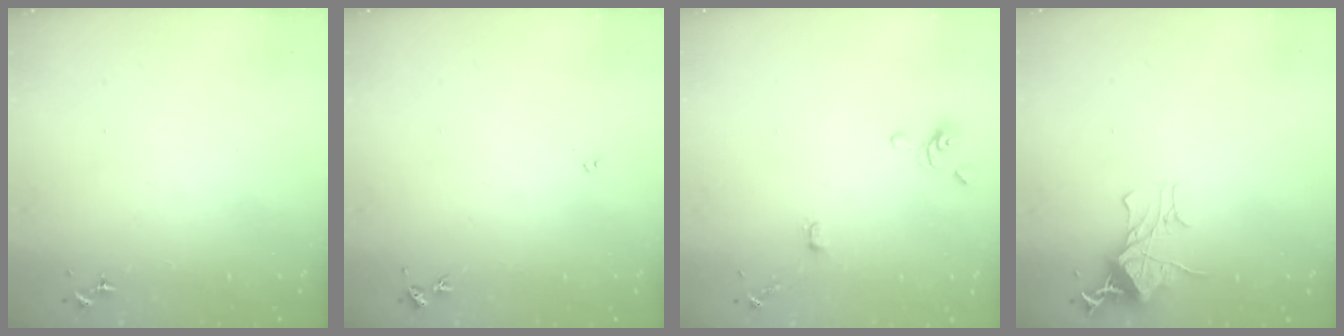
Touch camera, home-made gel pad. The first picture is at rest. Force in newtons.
{"total": 2.7, "press": 2.7, "slide": 0.5}
{"total": 4.1, "press": 4.0, "slide": 0.7}
{"total": 11.3, "press": 11.3, "slide": 0.9}